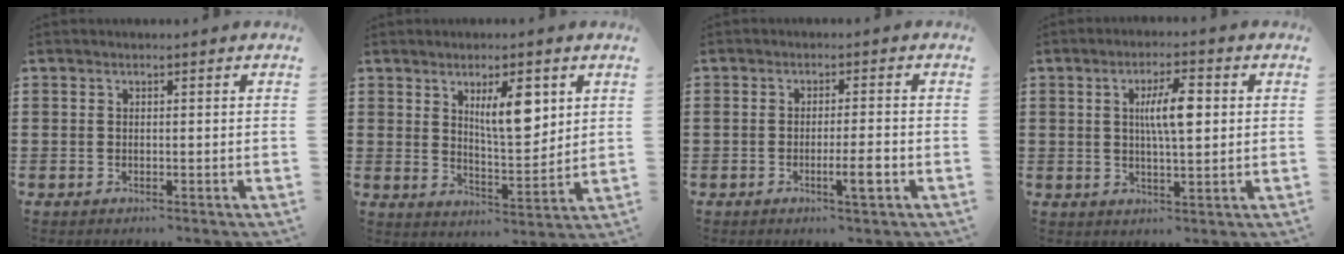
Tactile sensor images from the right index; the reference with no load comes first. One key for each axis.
{"total": 8.1, "fx": 3.4, "fy": 2.9, "fz": 6.7, "tx": -0.107, "ty": -0.004, "tz": 0.051}
{"total": 4.1, "fx": -1.6, "fy": 0.3, "fz": 3.8, "tx": -0.062, "ty": -0.006, "tz": -0.028}
{"total": 6.7, "fx": 1.2, "fy": 1.8, "fz": 6.3, "tx": -0.125, "ty": 0.010, "tz": 0.017}